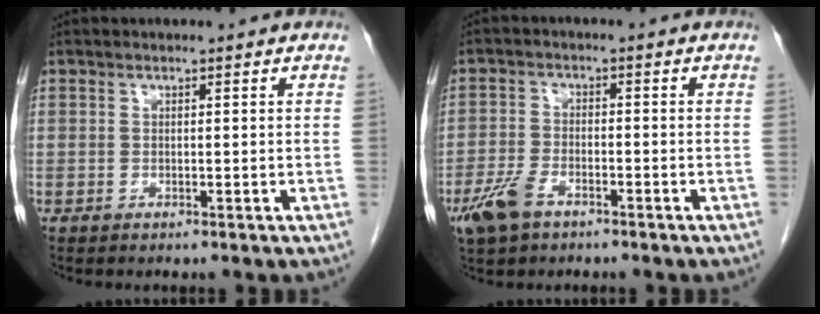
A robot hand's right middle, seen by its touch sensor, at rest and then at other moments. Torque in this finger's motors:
{"motor_torque": [1.27, -0.87, 0.40, 0.10]}